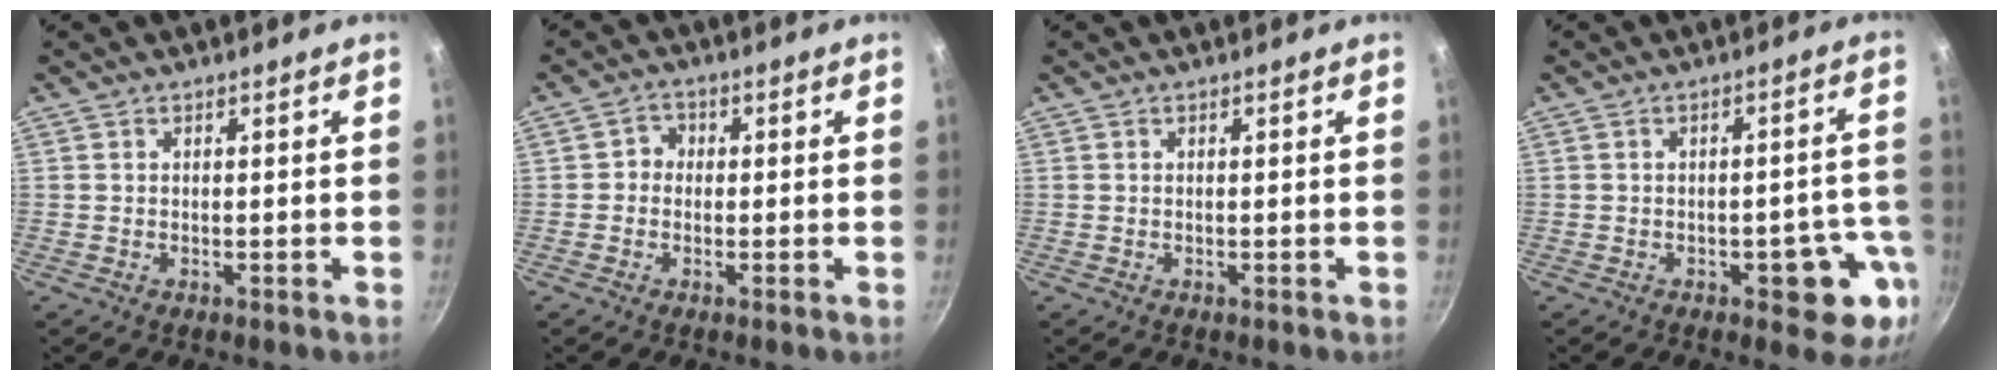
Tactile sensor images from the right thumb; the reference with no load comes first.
{"total": 2.5, "force": [-0.3, 2.3, 0.9], "torque": [0.003, 0.008, -0.012]}
{"total": 0.0}
{"total": 9.2, "force": [-3.5, 4.4, 7.3], "torque": [-0.033, 0.026, -0.040]}